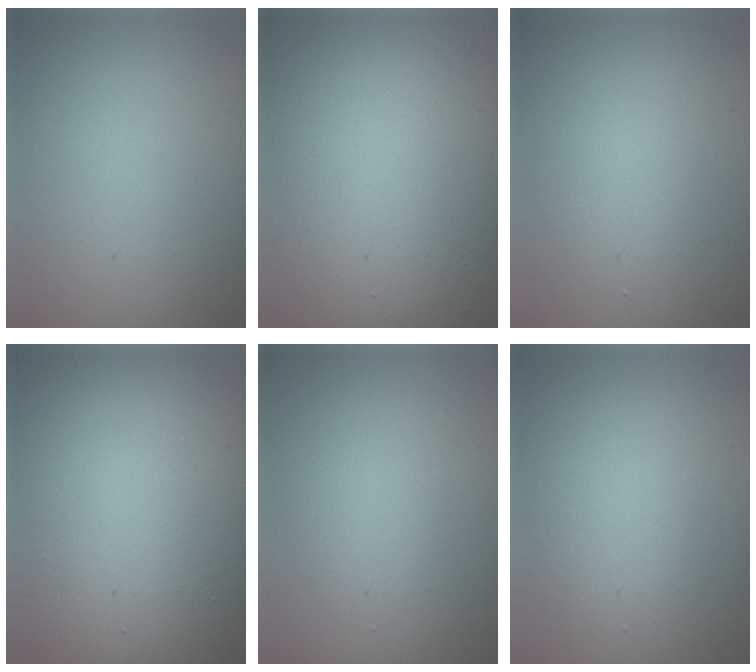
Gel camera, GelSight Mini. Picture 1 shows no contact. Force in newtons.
{"total": 16.5, "press": 16.5, "slide": 0.3}
{"total": 2.4, "press": 2.4, "slide": 0.1}
{"total": 20.6, "press": 20.5, "slide": 1.4}
{"total": 1.7, "press": 1.7, "slide": 0.1}
{"total": 2.8, "press": 2.8, "slide": 0.1}